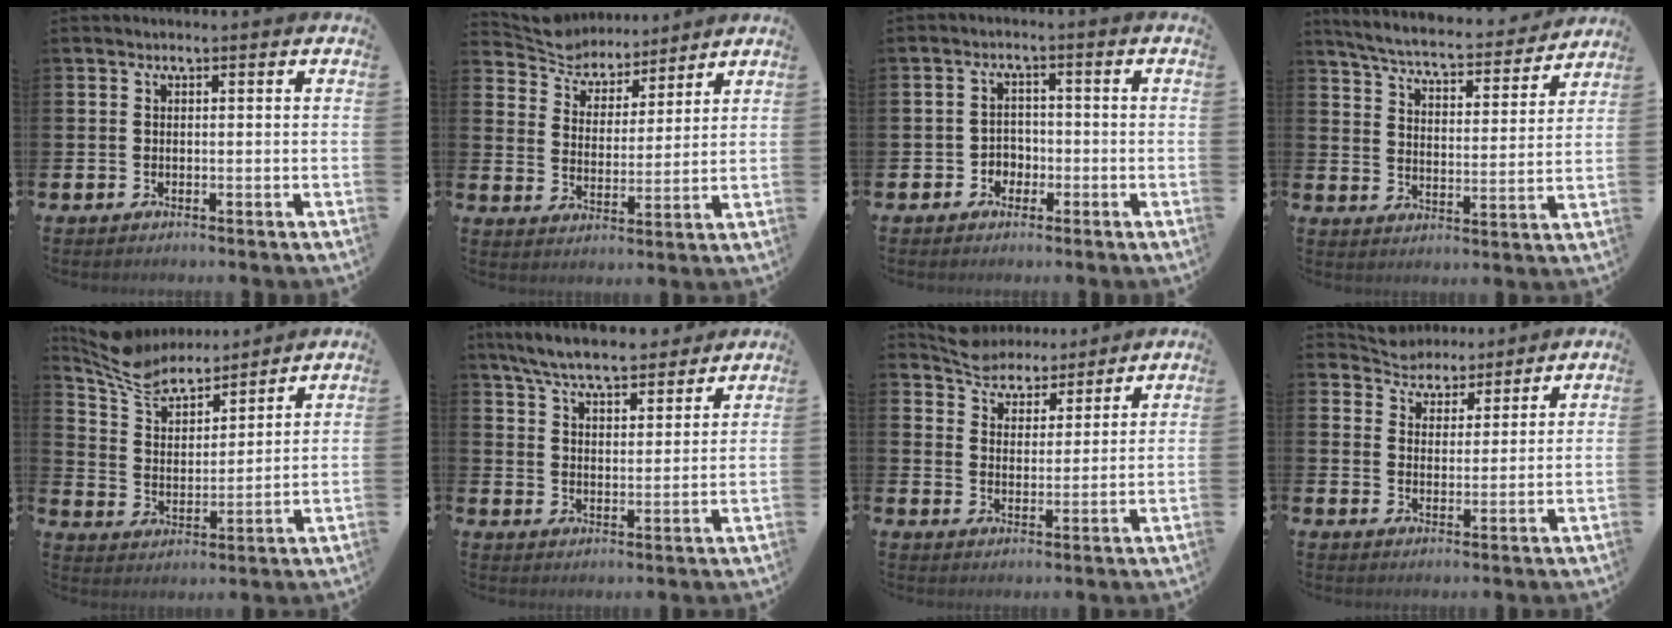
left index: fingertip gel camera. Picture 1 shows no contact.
{"total": 5.8, "force": [5.4, 2.0, 0.1], "torque": [-0.038, -0.040, 0.092]}
{"total": 2.7, "force": [-1.4, 2.2, 0.7], "torque": [-0.019, 0.006, -0.034]}
{"total": 5.6, "force": [5.4, 0.6, 1.5], "torque": [-0.059, -0.042, 0.086]}
{"total": 8.4, "force": [7.8, 2.4, 2.2], "torque": [-0.079, -0.044, 0.141]}
{"total": 7.4, "force": [6.9, 1.3, 2.2], "torque": [-0.073, -0.034, 0.125]}
{"total": 5.4, "force": [5.2, 1.4, -0.1], "torque": [-0.023, -0.027, 0.093]}
{"total": 4.5, "force": [4.2, 1.3, -0.7], "torque": [-0.011, -0.027, 0.075]}